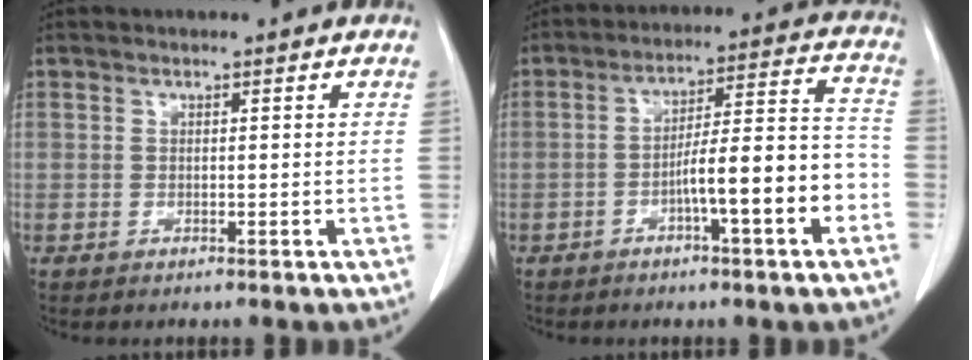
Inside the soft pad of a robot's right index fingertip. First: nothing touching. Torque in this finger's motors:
{"motor_torque": [1.32, -0.18, 0.56, 0.11]}